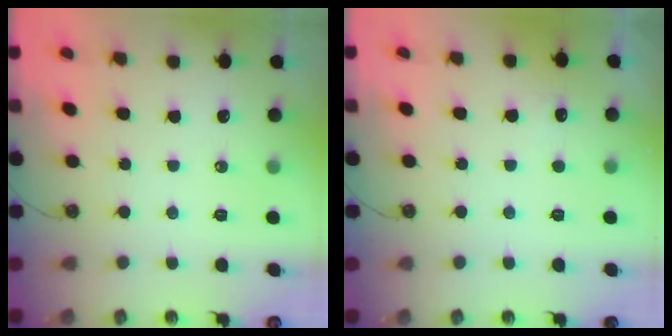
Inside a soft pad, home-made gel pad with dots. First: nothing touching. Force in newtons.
{"total": 2.1, "press": 1.9, "slide": 0.9}